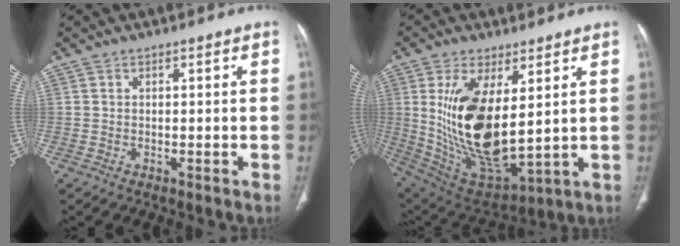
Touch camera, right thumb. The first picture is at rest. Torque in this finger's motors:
{"motor_torque": [1.41, 3.60, 2.17, 0.37, 0.66]}